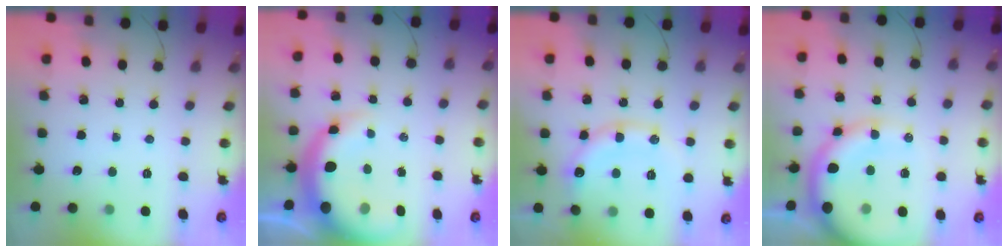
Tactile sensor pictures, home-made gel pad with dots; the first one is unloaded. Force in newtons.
{"total": 10.0, "press": 9.7, "slide": 2.6}
{"total": 15.0, "press": 14.9, "slide": 1.6}
{"total": 15.6, "press": 15.3, "slide": 2.6}